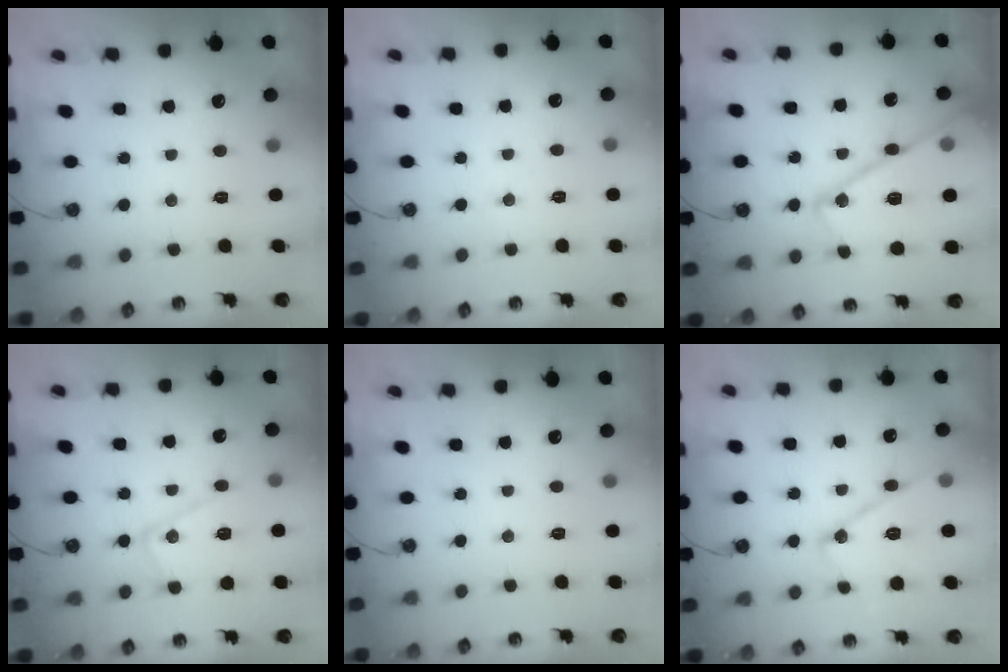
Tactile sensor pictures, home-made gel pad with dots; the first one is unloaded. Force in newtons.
{"total": 2.9, "press": 2.8, "slide": 0.7}
{"total": 22.7, "press": 22.7, "slide": 1.9}
{"total": 13.5, "press": 13.5, "slide": 1.1}
{"total": 2.7, "press": 2.7, "slide": 0.5}
{"total": 15.4, "press": 15.3, "slide": 1.2}